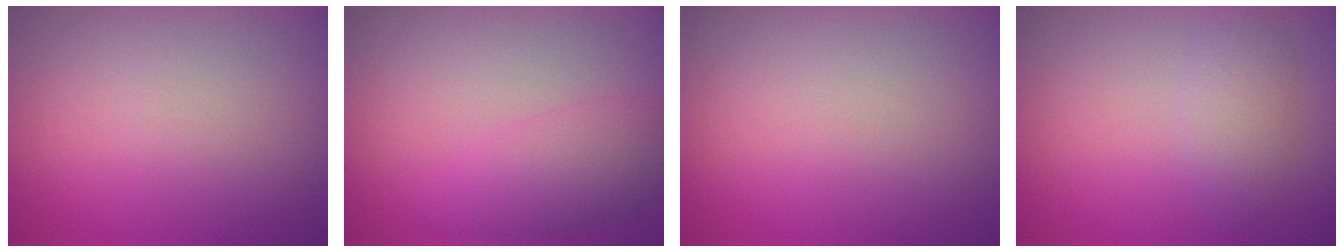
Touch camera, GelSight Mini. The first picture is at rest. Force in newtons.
{"total": 3.2, "press": 3.1, "slide": 0.2}
{"total": 0.0}
{"total": 2.4, "press": 2.4, "slide": 0.1}